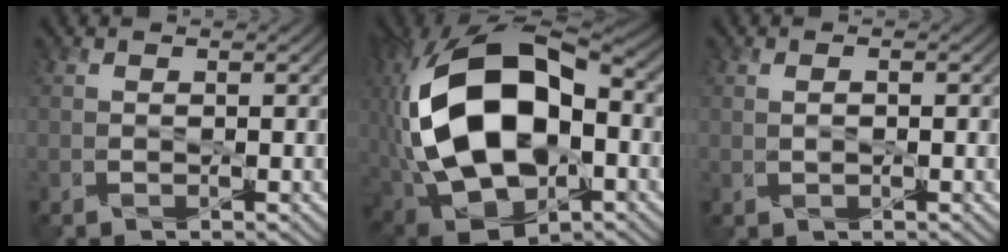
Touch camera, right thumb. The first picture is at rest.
{"total": 21.0, "force": [0.1, 12.3, 17.0], "torque": [-0.358, -0.002, 0.002]}
{"total": 0.9, "force": [0.1, 0.4, 0.8], "torque": [-0.006, 0.005, 0.003]}